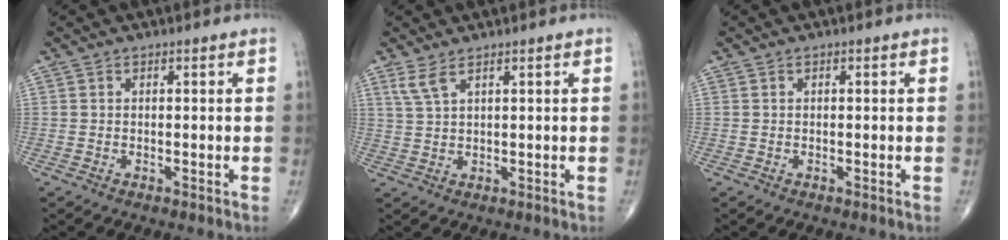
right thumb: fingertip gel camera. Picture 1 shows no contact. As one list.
[{"total": 3.0, "force": [2.0, 0.6, 2.1], "torque": [-0.053, -0.002, 0.051]}, {"total": 0.0}]